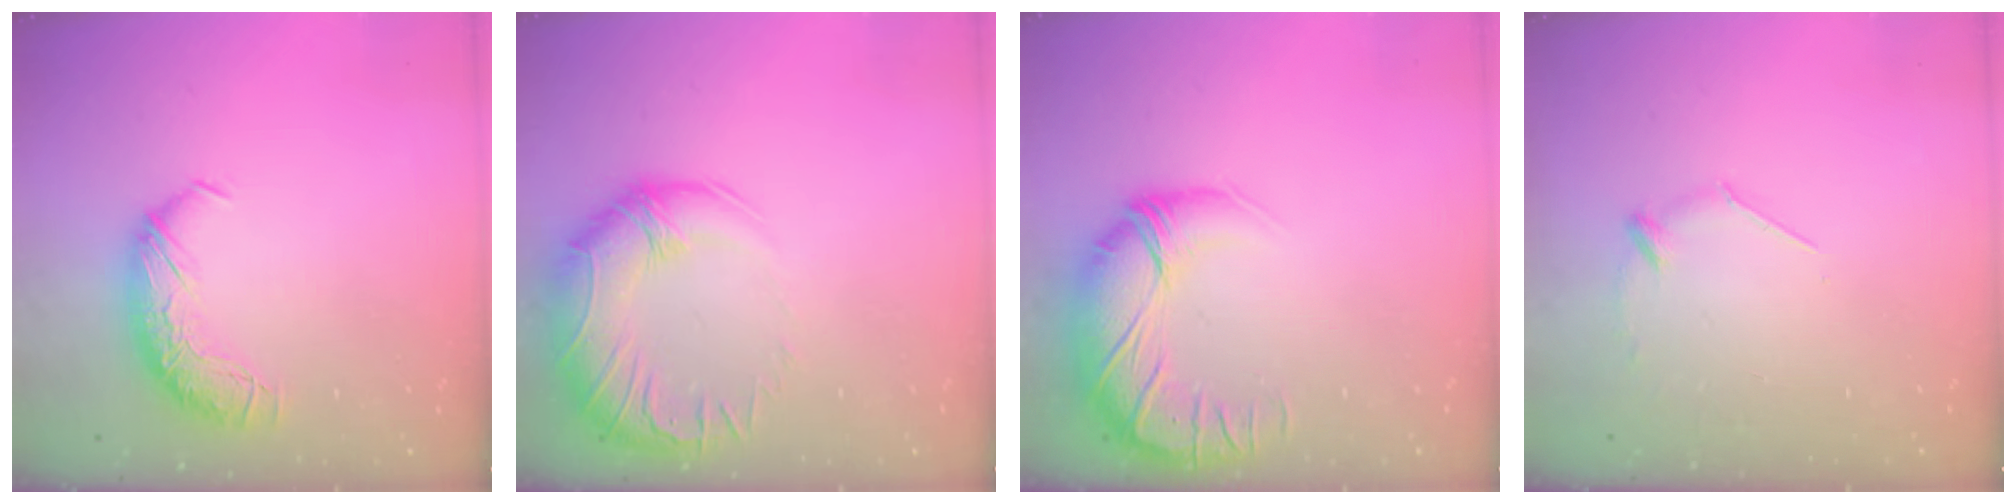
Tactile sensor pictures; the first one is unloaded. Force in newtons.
{"total": 4.6, "press": 2.5, "slide": 3.9}
{"total": 4.0, "press": 2.2, "slide": 3.4}
{"total": 6.7, "press": 6.6, "slide": 0.9}